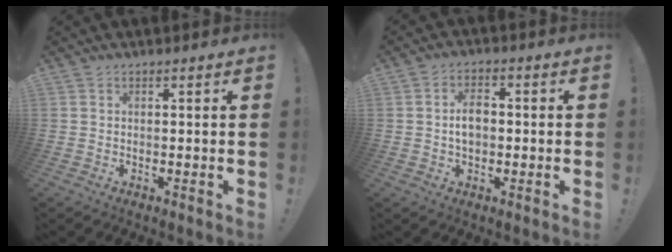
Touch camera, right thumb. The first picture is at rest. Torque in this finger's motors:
{"motor_torque": [0.65, 0.87, 0.32, -0.30, 0.06]}